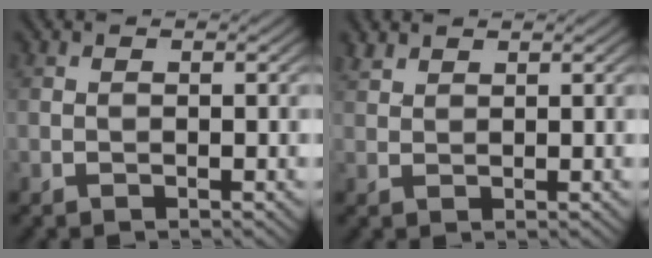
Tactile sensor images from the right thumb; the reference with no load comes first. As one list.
[{"total": 1.9, "force": [1.6, 0.8, 0.6], "torque": [-0.018, 0.005, 0.037]}]